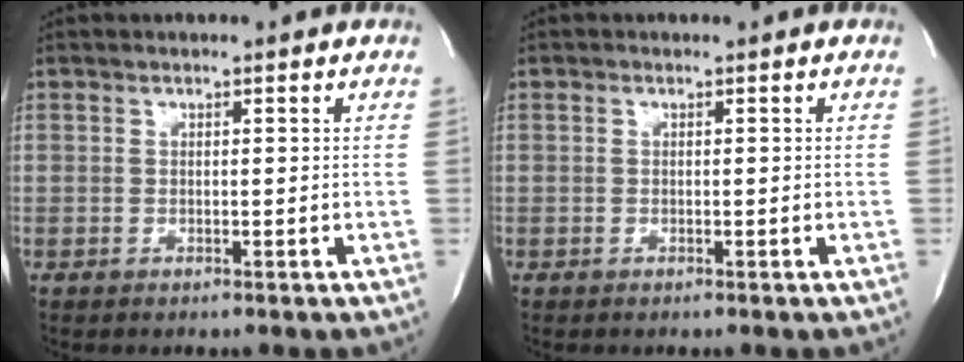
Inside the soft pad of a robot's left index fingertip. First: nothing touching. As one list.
[{"total": 0.0}]